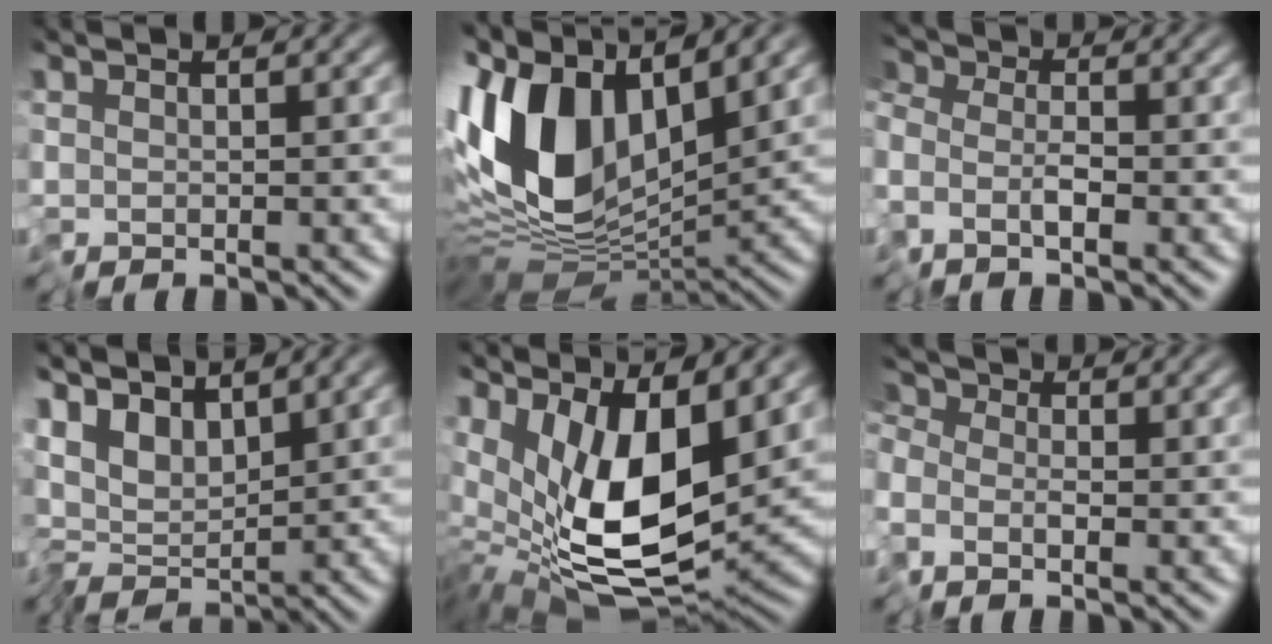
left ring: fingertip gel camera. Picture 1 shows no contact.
{"total": 12.2, "force": [1.9, 6.7, 10.1], "torque": [-0.218, -0.002, 0.023]}
{"total": 2.7, "force": [-1.9, 1.4, 1.3], "torque": [-0.022, -0.011, -0.045]}
{"total": 4.3, "force": [1.4, 1.9, 3.6], "torque": [-0.072, -0.006, 0.012]}
{"total": 12.9, "force": [2.4, 6.3, 11.0], "torque": [-0.201, -0.020, 0.039]}
{"total": 3.6, "force": [-1.7, 2.7, 1.8], "torque": [-0.034, -0.002, -0.046]}